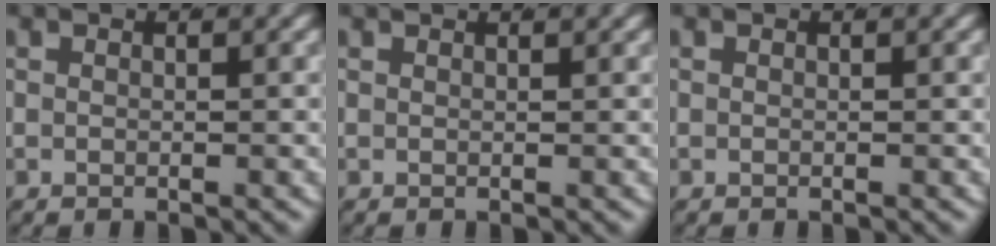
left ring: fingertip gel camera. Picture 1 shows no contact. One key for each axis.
{"total": 0.8, "fx": 0.7, "fy": -0.4, "fz": 0.1, "tx": 0.004, "ty": 0.001, "tz": 0.010}
{"total": 0.0}